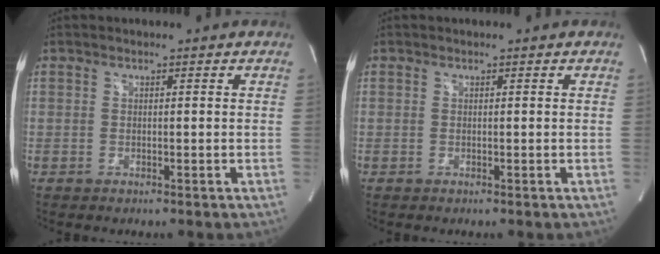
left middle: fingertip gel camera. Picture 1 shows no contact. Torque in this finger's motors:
{"motor_torque": [-0.11, 0.16, -0.03, -0.01]}